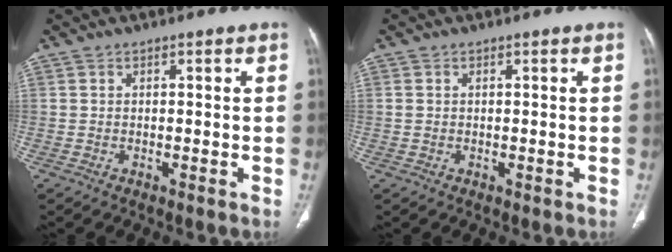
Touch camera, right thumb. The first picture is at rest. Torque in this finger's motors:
{"motor_torque": [0.06, -0.25, -0.05, 0.45, -0.02]}